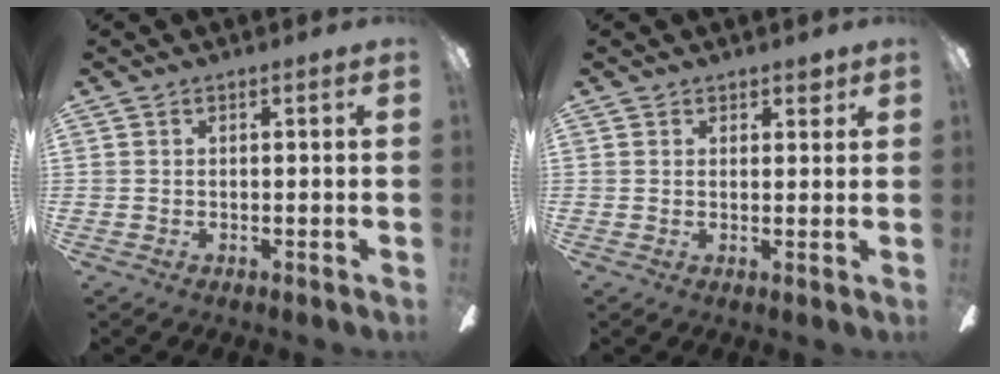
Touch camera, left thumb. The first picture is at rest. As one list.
[{"total": 2.5, "force": [1.9, 1.4, 0.7], "torque": [0.001, -0.004, 0.033]}]